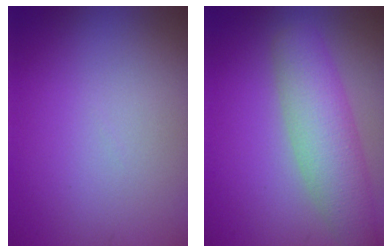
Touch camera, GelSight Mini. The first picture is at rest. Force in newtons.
{"total": 5.4, "press": 5.4, "slide": 0.5}